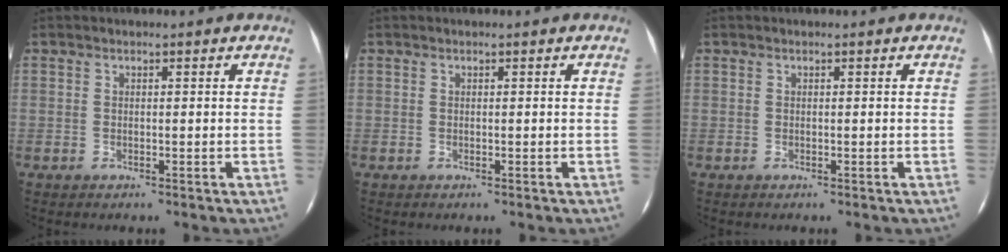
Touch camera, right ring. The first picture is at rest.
{"total": 0.0}
{"total": 0.0}